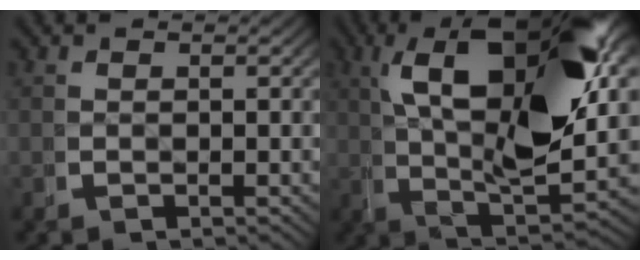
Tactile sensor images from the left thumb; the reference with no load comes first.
{"total": 20.2, "force": [3.4, 9.2, 17.6], "torque": [-0.280, -0.014, 0.062]}